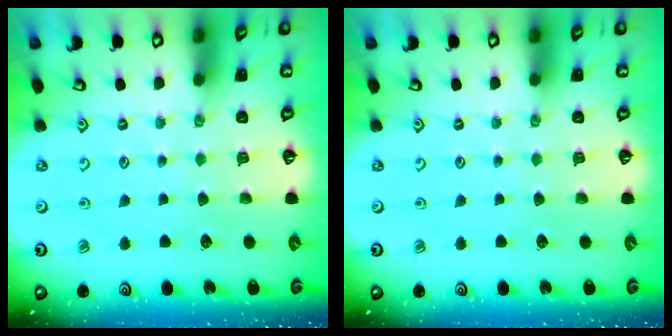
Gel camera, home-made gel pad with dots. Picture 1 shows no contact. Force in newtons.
{"total": 0.0}